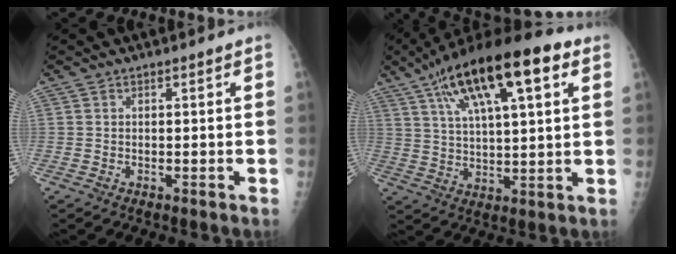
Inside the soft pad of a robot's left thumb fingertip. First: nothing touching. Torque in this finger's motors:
{"motor_torque": [0.46, 0.55, 1.64, -1.12, 0.24]}